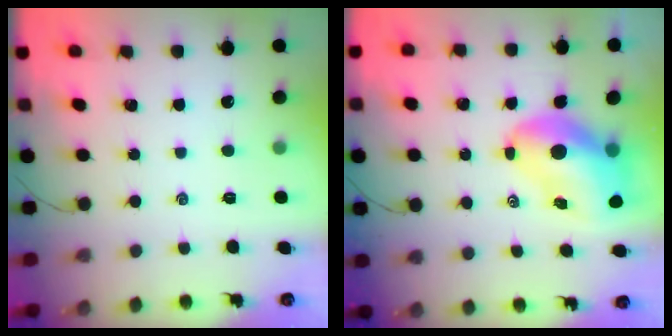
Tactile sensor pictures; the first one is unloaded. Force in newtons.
{"total": 10.8, "press": 10.3, "slide": 3.1}